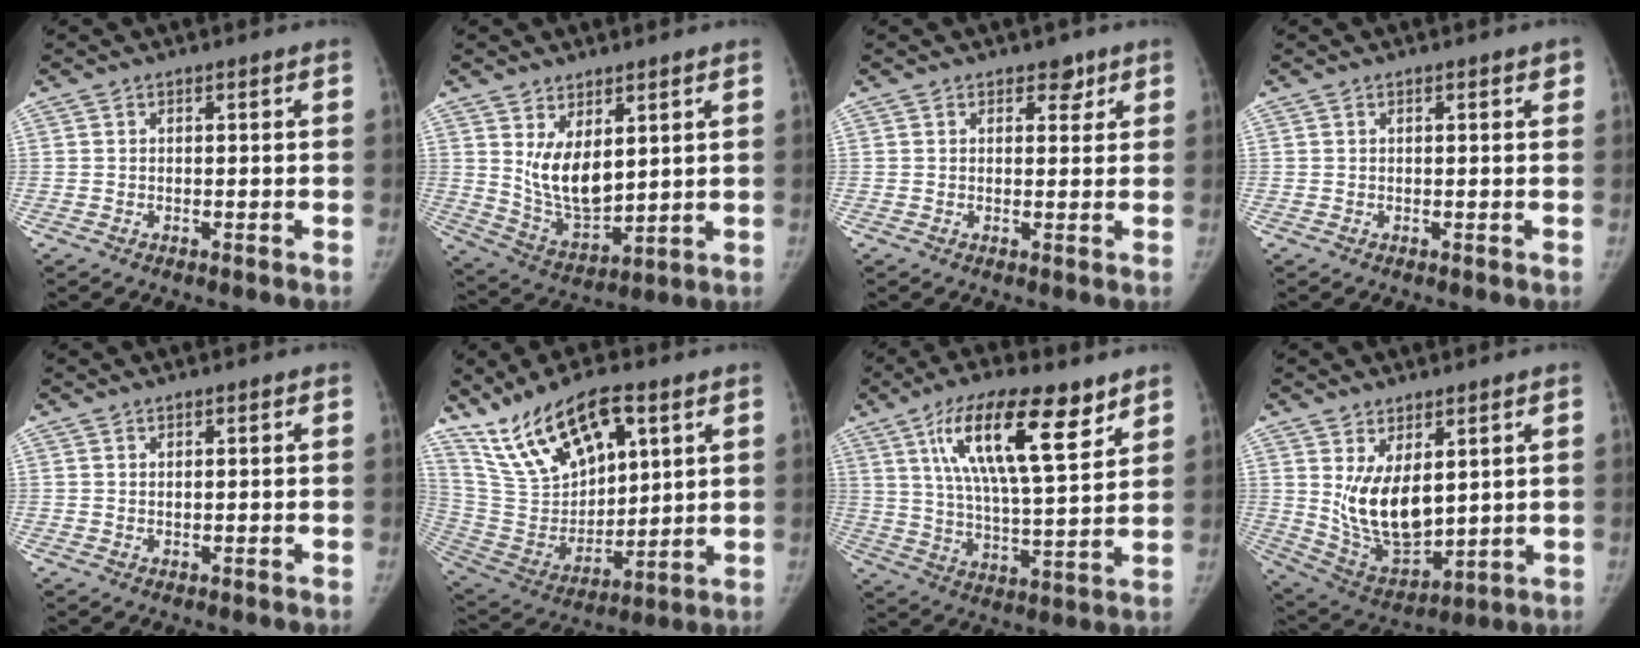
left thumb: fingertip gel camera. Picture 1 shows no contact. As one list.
[{"total": 10.1, "force": [3.4, 5.5, 7.8], "torque": [-0.113, -0.038, 0.085]}, {"total": 2.5, "force": [1.6, 1.6, 1.0], "torque": [0.007, -0.008, 0.020]}, {"total": 1.3, "force": [0.7, 0.4, 1.1], "torque": [-0.009, 0.001, 0.006]}, {"total": 0.0}, {"total": 19.4, "force": [10.8, 9.3, 13.2], "torque": [-0.209, -0.041, 0.217]}, {"total": 18.5, "force": [9.8, 5.9, 14.5], "torque": [-0.221, -0.035, 0.170]}, {"total": 12.7, "force": [3.0, 7.1, 10.0], "torque": [-0.151, -0.033, 0.082]}]